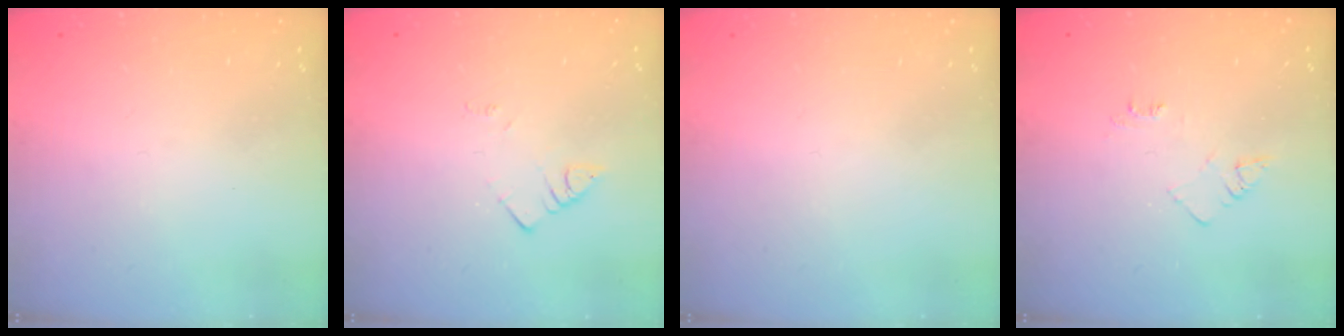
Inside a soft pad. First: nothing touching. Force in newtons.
{"total": 1.7, "press": 1.6, "slide": 0.3}
{"total": 1.8, "press": 1.7, "slide": 0.1}
{"total": 4.2, "press": 4.2, "slide": 0.6}